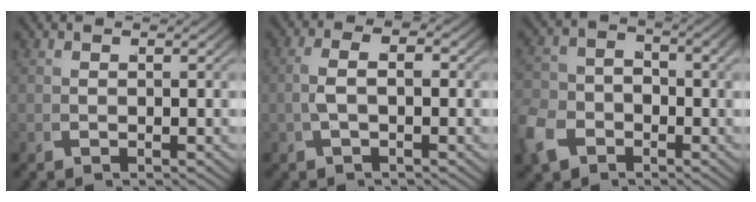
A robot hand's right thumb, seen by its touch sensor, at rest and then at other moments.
{"total": 2.4, "force": [0.2, 0.9, 2.2], "torque": [-0.049, 0.000, 0.004]}
{"total": 4.8, "force": [-2.3, 3.6, 2.2], "torque": [-0.046, -0.023, -0.030]}